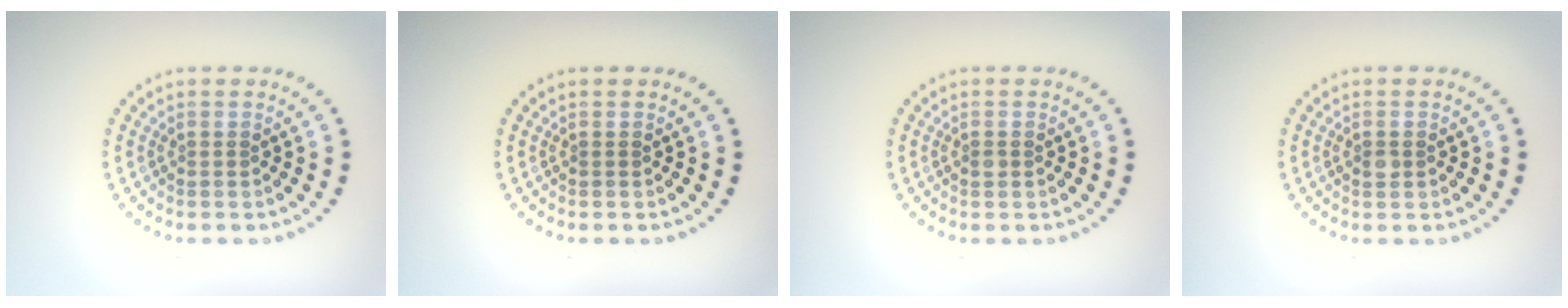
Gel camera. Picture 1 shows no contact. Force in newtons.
{"total": 0.0}
{"total": 0.5, "press": 0.5, "slide": 0.1}
{"total": 1.0, "press": 1.0, "slide": 0.2}